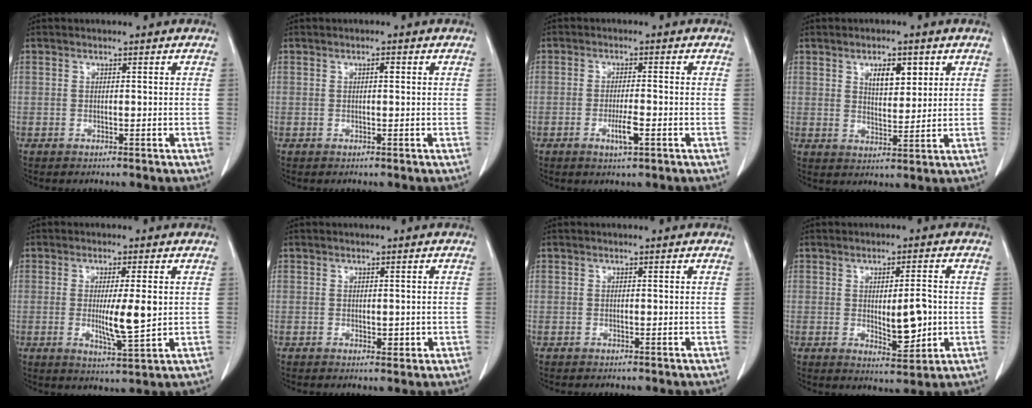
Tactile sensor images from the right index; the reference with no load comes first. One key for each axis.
{"total": 1.0, "fx": 0.3, "fy": 0.2, "fz": 0.9, "tx": -0.014, "ty": 0.002, "tz": 0.004}
{"total": 3.6, "fx": -1.4, "fy": 0.3, "fz": 3.3, "tx": -0.061, "ty": -0.004, "tz": -0.022}
{"total": 5.5, "fx": 2.6, "fy": 2.4, "fz": 4.3, "tx": -0.071, "ty": -0.001, "tz": 0.046}
{"total": 7.0, "fx": 0.1, "fy": 0.7, "fz": 6.9, "tx": -0.115, "ty": -0.015, "tz": 0.006}
{"total": 1.9, "fx": -0.2, "fy": 1.1, "fz": 1.5, "tx": -0.017, "ty": -0.002, "tz": 0.001}
{"total": 0.0}
{"total": 6.9, "fx": -0.4, "fy": 2.1, "fz": 6.6, "tx": -0.096, "ty": -0.010, "tz": 0.002}